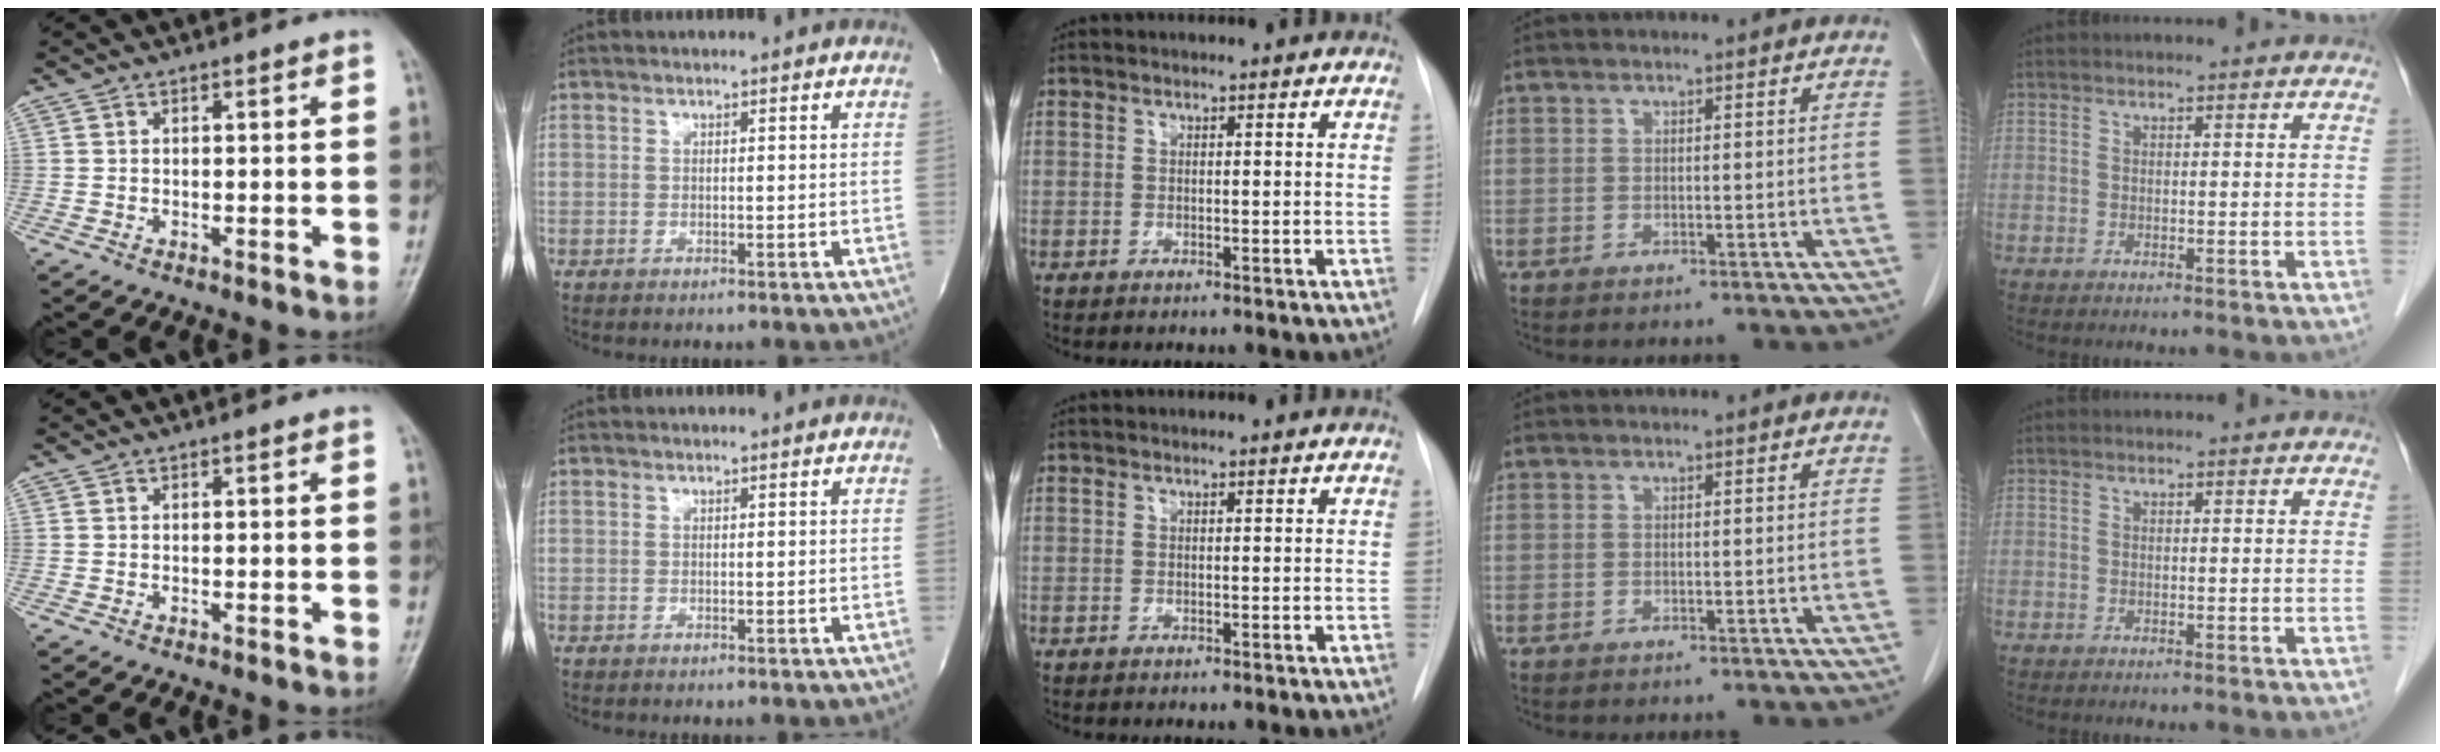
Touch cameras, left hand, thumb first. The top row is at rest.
{}